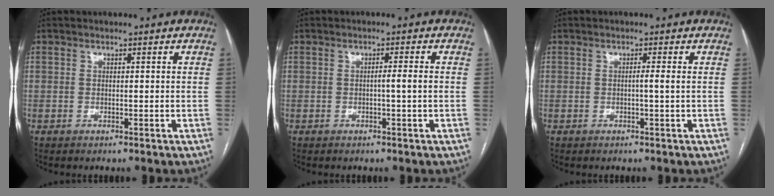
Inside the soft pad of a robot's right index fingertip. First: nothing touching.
{"total": 1.7, "force": [-0.1, -0.3, 1.7], "torque": [-0.024, 0.002, -0.002]}
{"total": 1.0, "force": [0.1, -0.4, 0.9], "torque": [-0.012, 0.001, -0.001]}